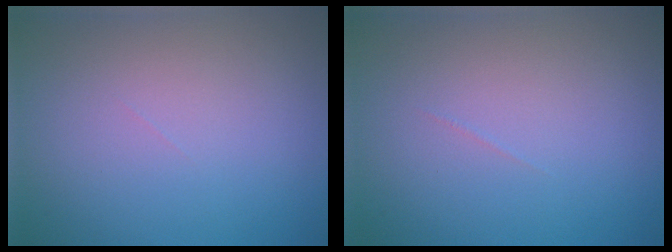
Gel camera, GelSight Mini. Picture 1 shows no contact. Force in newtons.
{"total": 0.0}